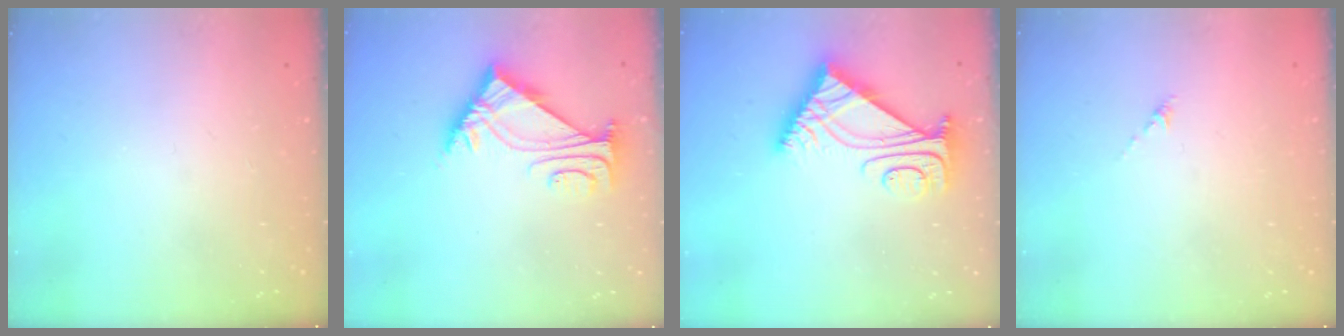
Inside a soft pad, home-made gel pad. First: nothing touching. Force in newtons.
{"total": 5.5, "press": 5.3, "slide": 1.1}
{"total": 8.1, "press": 8.1, "slide": 1.0}
{"total": 0.0}